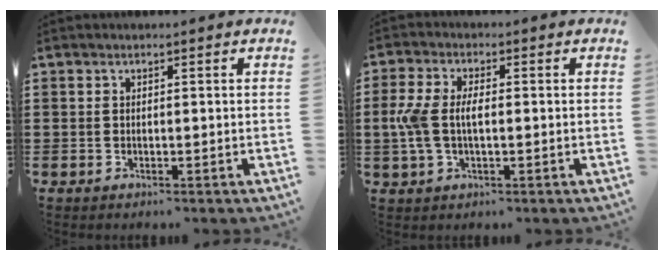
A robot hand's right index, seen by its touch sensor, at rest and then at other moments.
{"total": 5.7, "force": [-0.3, 2.7, 5.0], "torque": [-0.130, -0.007, -0.016]}